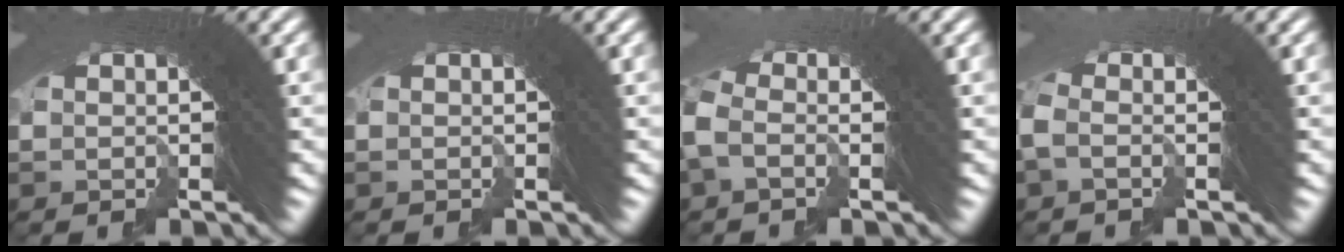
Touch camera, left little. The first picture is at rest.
{"total": 0.8, "force": [-0.1, 0.7, 0.4], "torque": [-0.018, -0.016, 0.003]}
{"total": 1.5, "force": [-0.9, 0.8, 1.0], "torque": [-0.024, 0.011, -0.024]}
{"total": 1.1, "force": [-0.9, -0.3, 0.5], "torque": [-0.010, 0.010, -0.021]}